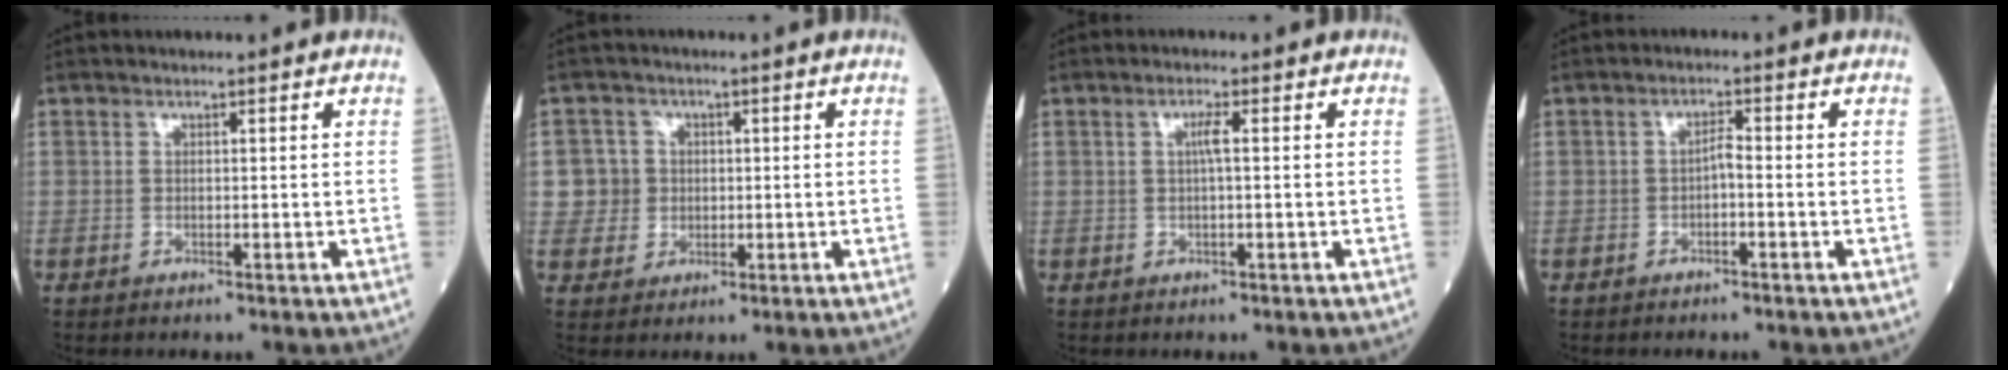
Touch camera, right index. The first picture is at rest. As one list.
[{"total": 4.5, "force": [0.4, 4.4, 0.1], "torque": [0.011, 0.010, 0.007]}, {"total": 1.7, "force": [0.2, 0.1, 1.6], "torque": [-0.032, 0.003, 0.002]}, {"total": 1.6, "force": [-0.7, 0.3, 1.4], "torque": [-0.022, 0.003, -0.014]}]